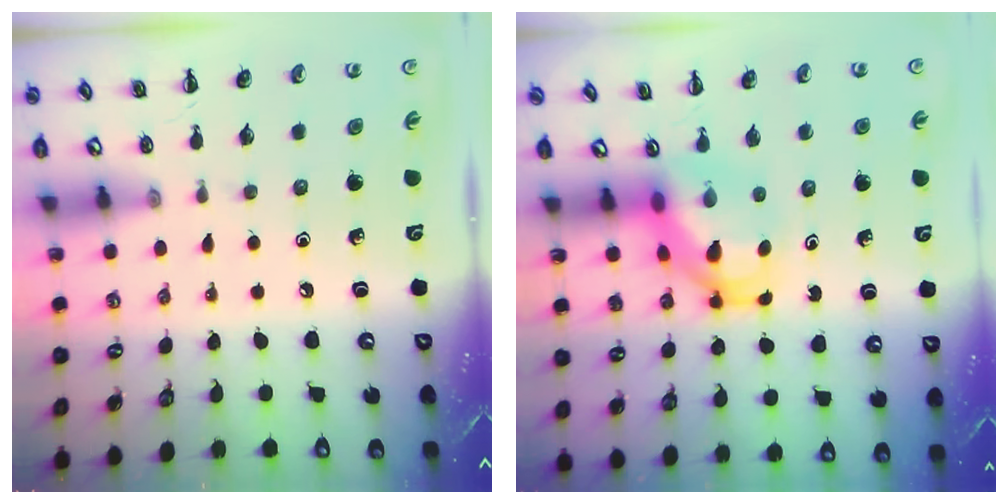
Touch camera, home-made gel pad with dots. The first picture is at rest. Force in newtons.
{"total": 5.8, "press": 5.7, "slide": 1.1}